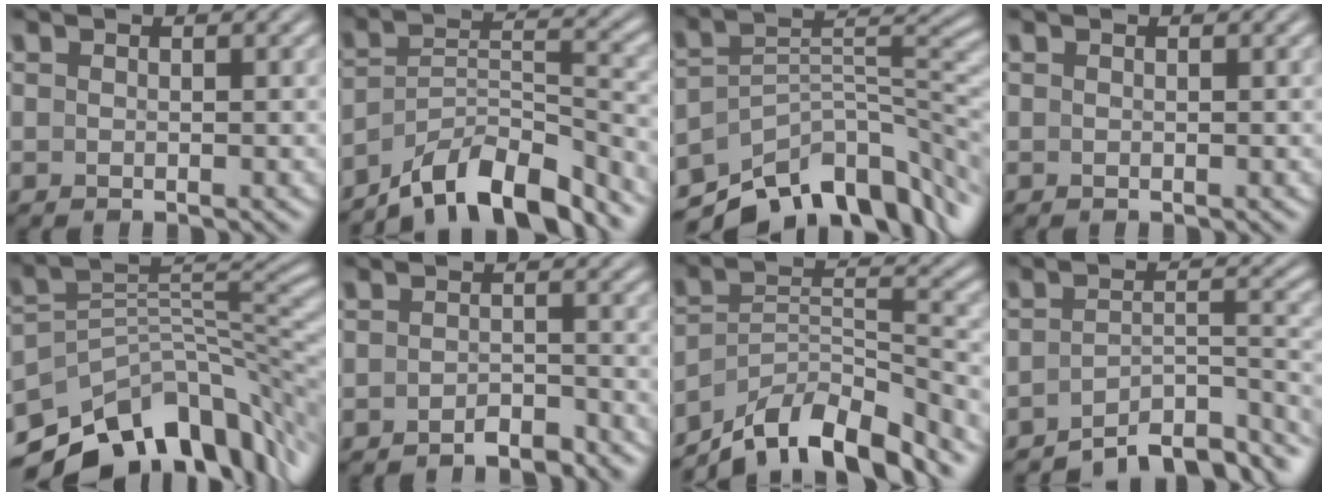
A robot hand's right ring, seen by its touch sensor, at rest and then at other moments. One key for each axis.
{"total": 9.4, "fx": -6.8, "fy": 4.1, "fz": 5.1, "tx": -0.069, "ty": -0.025, "tz": -0.102}
{"total": 11.6, "fx": -6.8, "fy": 5.6, "fz": 7.5, "tx": -0.103, "ty": -0.028, "tz": -0.095}
{"total": 0.0}
{"total": 13.8, "fx": -6.5, "fy": 7.4, "fz": 9.7, "tx": -0.155, "ty": -0.035, "tz": -0.086}
{"total": 3.0, "fx": -3.0, "fy": 0.3, "fz": 0.5, "tx": 0.001, "ty": -0.005, "tz": -0.052}
{"total": 10.8, "fx": -7.8, "fy": 4.8, "fz": 5.7, "tx": -0.086, "ty": -0.037, "tz": -0.112}
{"total": 9.5, "fx": -8.0, "fy": 3.1, "fz": 4.2, "tx": -0.055, "ty": -0.022, "tz": -0.113}